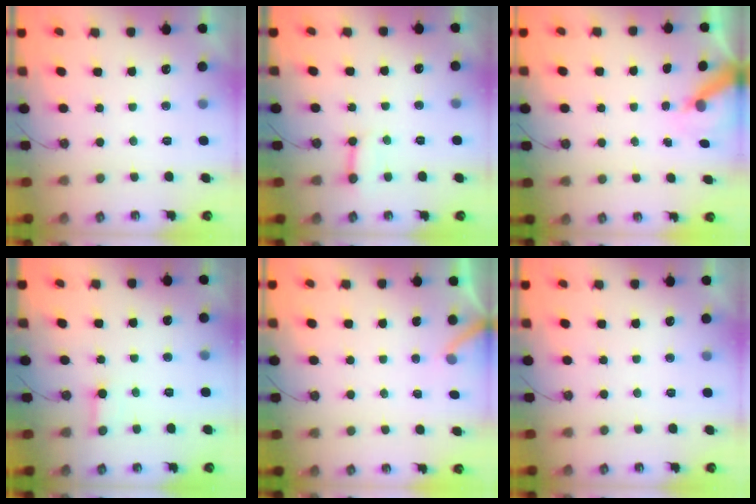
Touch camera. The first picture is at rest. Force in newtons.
{"total": 3.6, "press": 3.6, "slide": 0.1}
{"total": 6.0, "press": 6.0, "slide": 0.5}
{"total": 2.6, "press": 2.6, "slide": 0.1}
{"total": 2.5, "press": 2.5, "slide": 0.2}
{"total": 0.0}